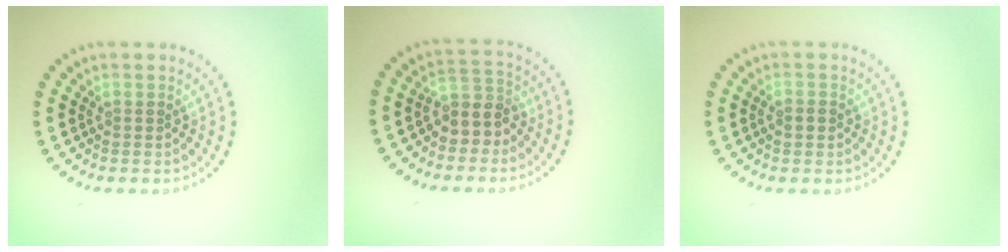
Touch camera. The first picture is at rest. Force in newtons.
{"total": 3.1, "press": 2.6, "slide": 1.6}
{"total": 1.5, "press": 1.5, "slide": 0.1}